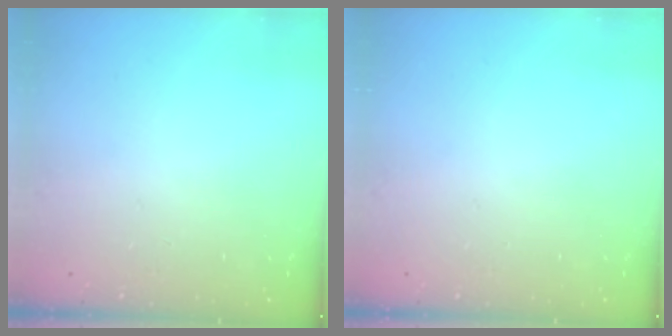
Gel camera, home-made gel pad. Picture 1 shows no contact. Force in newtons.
{"total": 0.0}